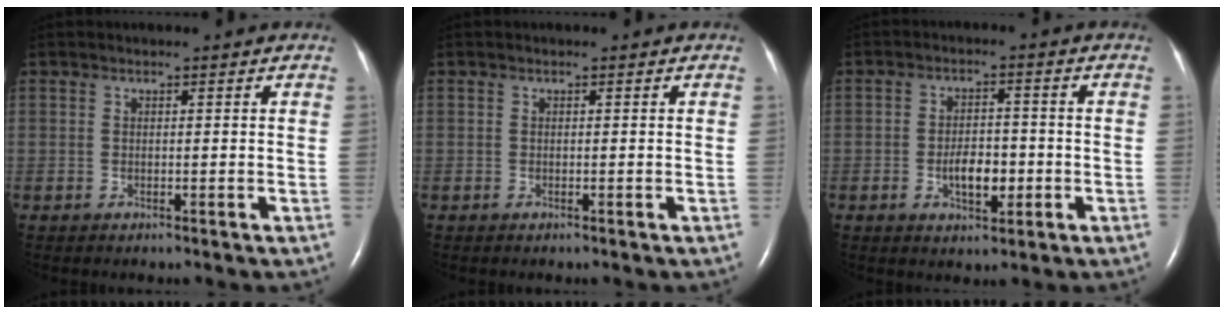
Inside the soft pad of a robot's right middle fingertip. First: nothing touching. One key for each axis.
{"total": 0.0}
{"total": 5.1, "fx": -1.4, "fy": 2.3, "fz": 4.3, "tx": -0.077, "ty": 0.002, "tz": -0.020}